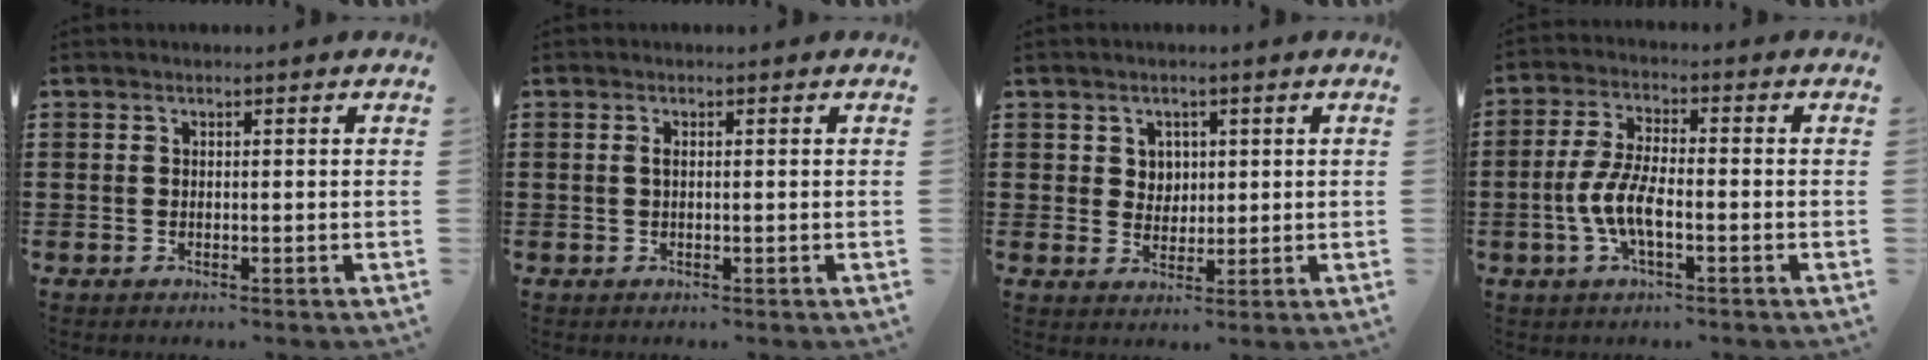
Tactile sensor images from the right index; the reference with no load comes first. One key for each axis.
{"total": 0.8, "fx": 0.0, "fy": 0.2, "fz": 0.8, "tx": -0.016, "ty": 0.000, "tz": 0.000}
{"total": 2.8, "fx": 1.2, "fy": 2.4, "fz": 0.6, "tx": -0.014, "ty": 0.008, "tz": 0.020}
{"total": 6.5, "fx": -2.1, "fy": 2.1, "fz": 5.8, "tx": -0.139, "ty": -0.012, "tz": -0.047}